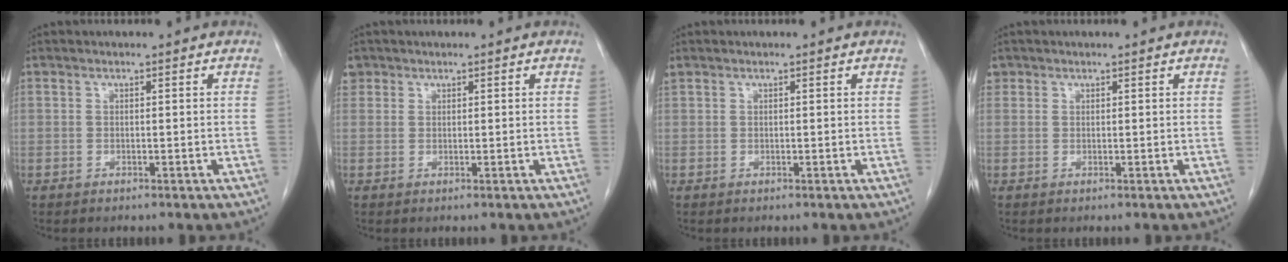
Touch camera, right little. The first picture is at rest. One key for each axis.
{"total": 1.8, "fx": 0.9, "fy": 1.5, "fz": 0.1, "tx": 0.009, "ty": 0.008, "tz": 0.015}
{"total": 0.8, "fx": 0.5, "fy": 0.5, "fz": 0.2, "tx": -0.009, "ty": 0.021, "tz": 0.015}
{"total": 0.8, "fx": 0.5, "fy": 0.7, "fz": 0.0, "tx": 0.008, "ty": 0.005, "tz": 0.007}